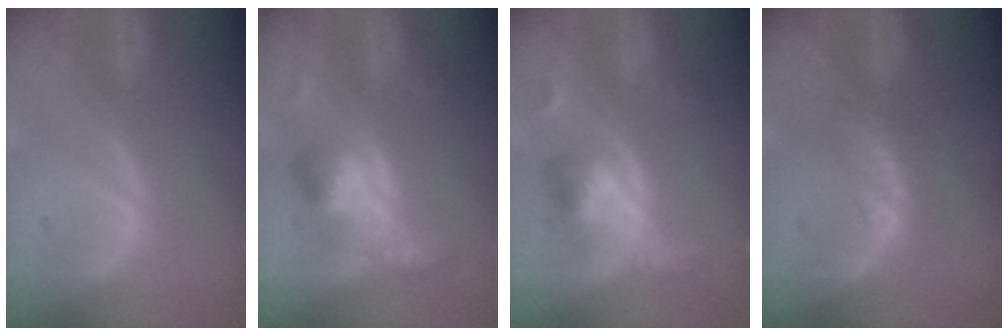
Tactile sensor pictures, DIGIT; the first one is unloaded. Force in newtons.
{"total": 5.5, "press": 5.3, "slide": 1.5}
{"total": 6.2, "press": 5.5, "slide": 2.8}
{"total": 2.3, "press": 2.3, "slide": 0.2}